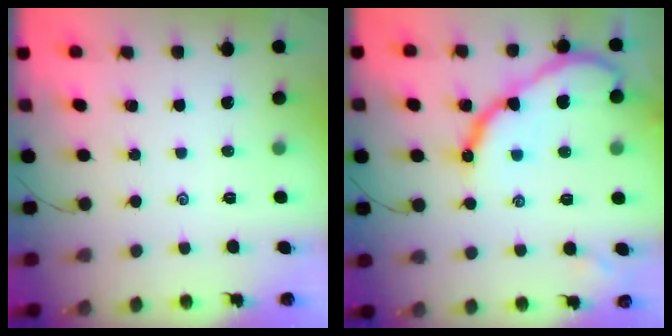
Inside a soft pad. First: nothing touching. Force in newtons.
{"total": 13.1, "press": 13.1, "slide": 0.7}